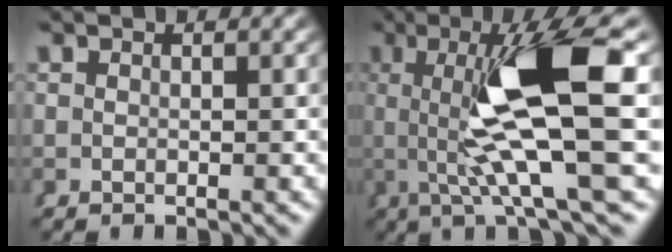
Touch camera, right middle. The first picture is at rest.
{"total": 11.6, "force": [1.0, 2.1, 11.4], "torque": [-0.198, 0.004, 0.019]}